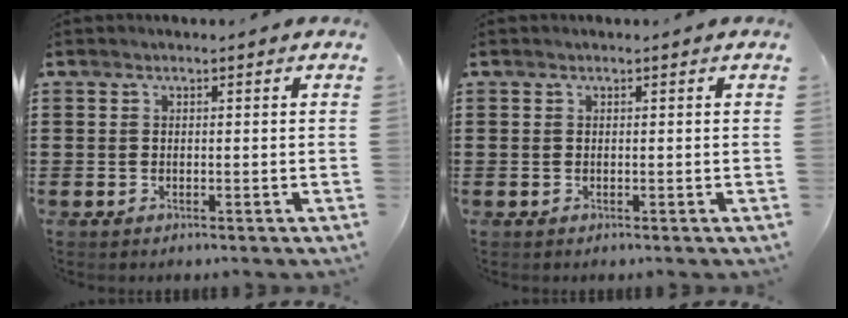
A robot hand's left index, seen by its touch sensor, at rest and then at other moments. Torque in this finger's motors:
{"motor_torque": [0.00, 0.00, 0.00, 0.00]}